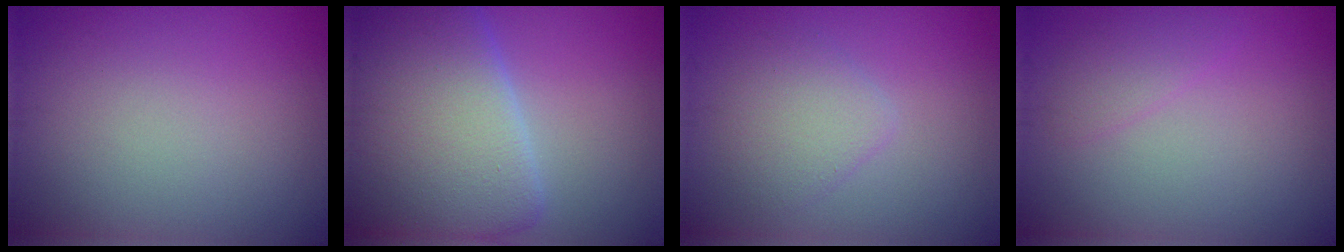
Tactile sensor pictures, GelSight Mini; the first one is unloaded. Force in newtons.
{"total": 11.8, "press": 11.7, "slide": 0.5}
{"total": 2.5, "press": 2.5, "slide": 0.2}
{"total": 1.5, "press": 1.5, "slide": 0.1}